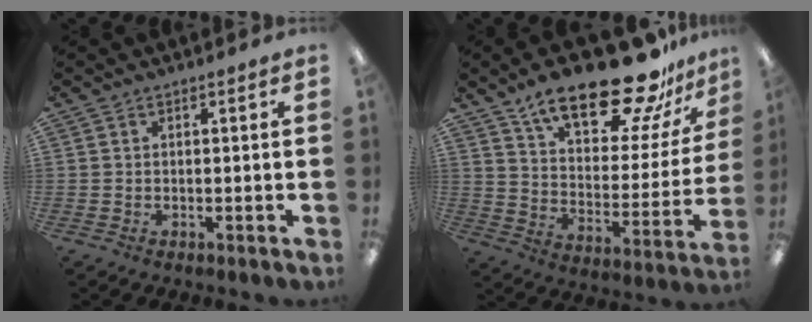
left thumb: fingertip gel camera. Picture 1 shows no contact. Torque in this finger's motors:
{"motor_torque": [0.30, 0.30, 1.42, -1.35, 0.13]}